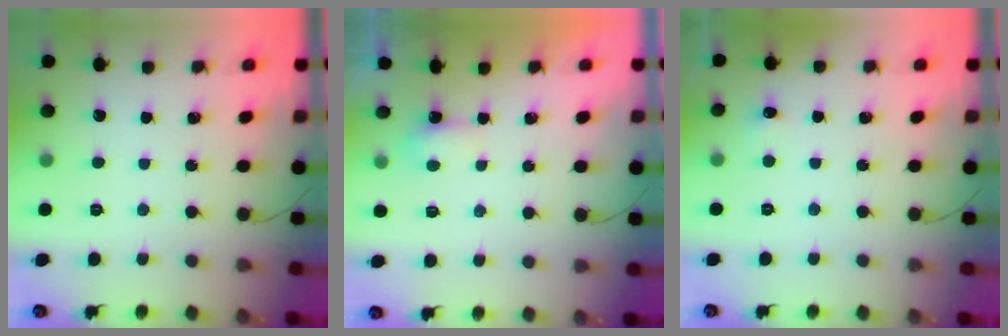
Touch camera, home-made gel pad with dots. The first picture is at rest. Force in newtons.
{"total": 3.7, "press": 3.5, "slide": 1.1}
{"total": 3.4, "press": 3.3, "slide": 1.0}